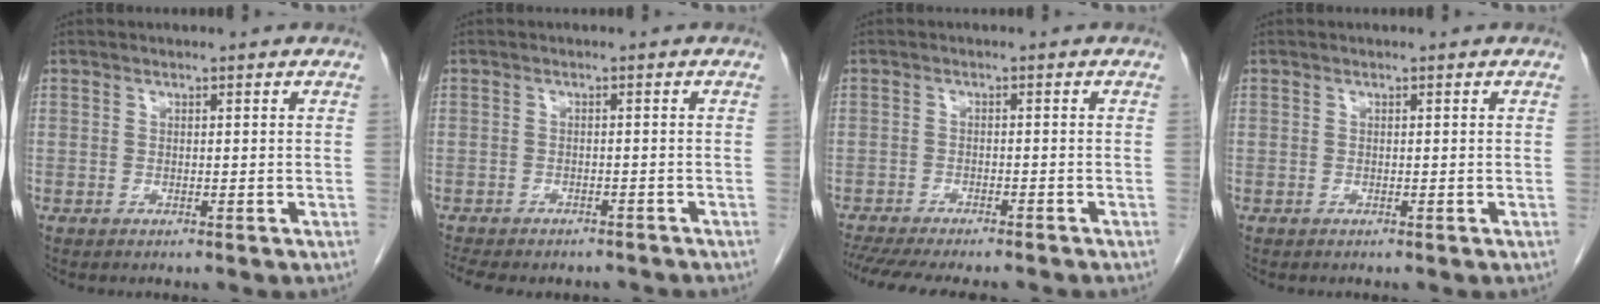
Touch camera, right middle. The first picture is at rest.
{"total": 9.5, "force": [-8.3, 3.2, 3.3], "torque": [-0.062, 0.000, -0.106]}
{"total": 14.3, "force": [-12.4, 3.0, 6.5], "torque": [-0.131, -0.018, -0.169]}
{"total": 0.0}